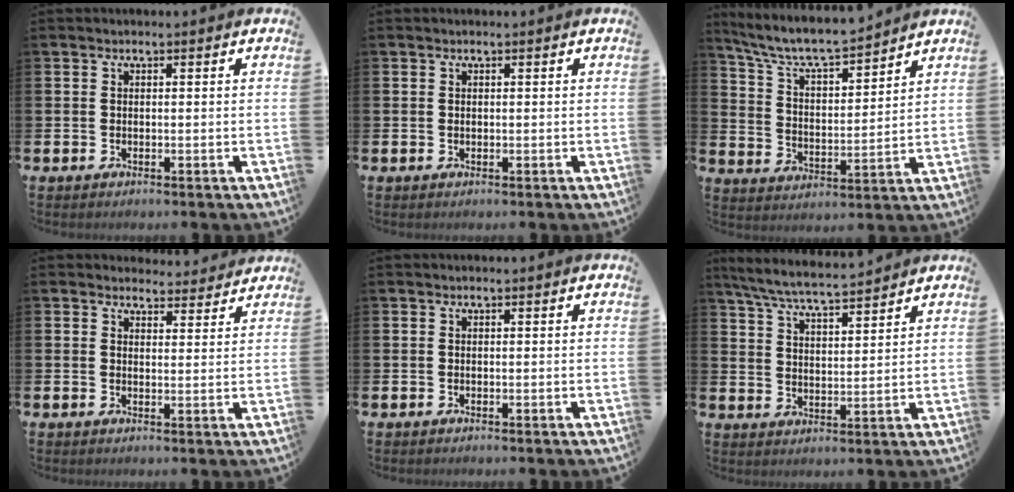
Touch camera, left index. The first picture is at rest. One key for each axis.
{"total": 0.0}
{"total": 7.7, "fx": 7.2, "fy": 1.1, "fz": 2.5, "tx": -0.085, "ty": -0.049, "tz": 0.126}
{"total": 3.4, "fx": 3.3, "fy": 0.9, "fz": -0.1, "tx": 0.003, "ty": -0.020, "tz": 0.058}
{"total": 0.0}
{"total": 6.7, "fx": 6.3, "fy": 0.3, "fz": 2.0, "tx": -0.064, "ty": -0.032, "tz": 0.113}